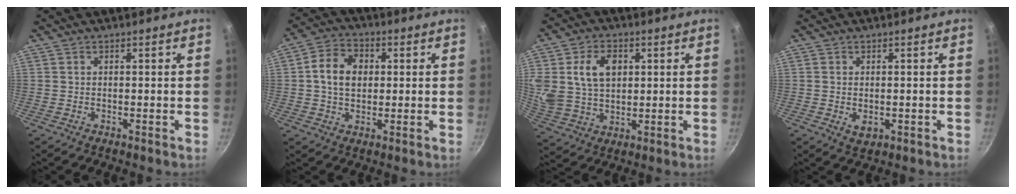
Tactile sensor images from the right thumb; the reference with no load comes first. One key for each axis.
{"total": 8.9, "fx": 1.2, "fy": 6.6, "fz": 5.8, "tx": -0.083, "ty": 0.012, "tz": 0.011}
{"total": 13.3, "fx": 3.4, "fy": 9.5, "fz": 8.6, "tx": -0.154, "ty": -0.005, "tz": 0.071}
{"total": 2.8, "fx": -0.4, "fy": 1.9, "fz": 2.1, "tx": -0.034, "ty": -0.007, "tz": -0.003}